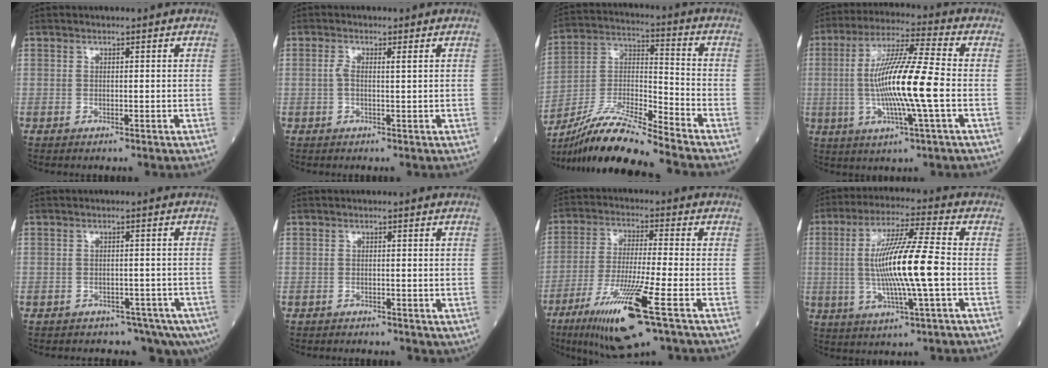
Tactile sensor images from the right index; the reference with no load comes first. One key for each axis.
{"total": 1.9, "fx": 0.4, "fy": 0.3, "fz": 1.8, "tx": -0.045, "ty": 0.011, "tz": 0.008}
{"total": 12.1, "fx": -11.0, "fy": -1.0, "fz": 5.1, "tx": -0.099, "ty": -0.004, "tz": -0.207}
{"total": 14.0, "fx": -1.7, "fy": -0.1, "fz": 13.9, "tx": -0.264, "ty": -0.001, "tz": -0.037}
{"total": 7.3, "fx": -5.4, "fy": 4.1, "fz": 2.7, "tx": -0.021, "ty": 0.010, "tz": -0.068}
{"total": 1.3, "fx": -0.6, "fy": 1.0, "fz": 0.5, "tx": -0.005, "ty": 0.001, "tz": -0.007}
{"total": 14.1, "fx": -6.9, "fy": 0.3, "fz": 12.3, "tx": -0.238, "ty": -0.033, "tz": -0.121}
{"total": 13.1, "fx": -0.9, "fy": 0.1, "fz": 13.1, "tx": -0.250, "ty": 0.002, "tz": -0.020}